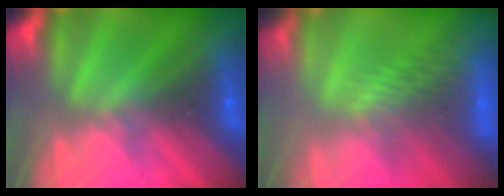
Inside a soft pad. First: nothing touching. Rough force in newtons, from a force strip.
{"total": 7.1}